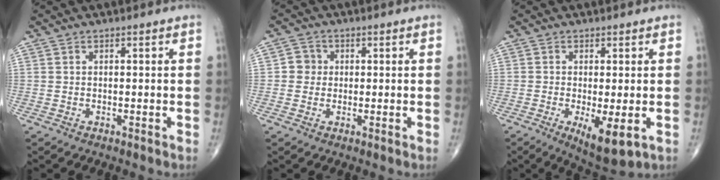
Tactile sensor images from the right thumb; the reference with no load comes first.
{"total": 3.1, "force": [0.2, 3.0, 0.8], "torque": [0.009, 0.007, -0.003]}
{"total": 7.7, "force": [-2.2, 2.4, 6.9], "torque": [-0.111, -0.022, -0.030]}